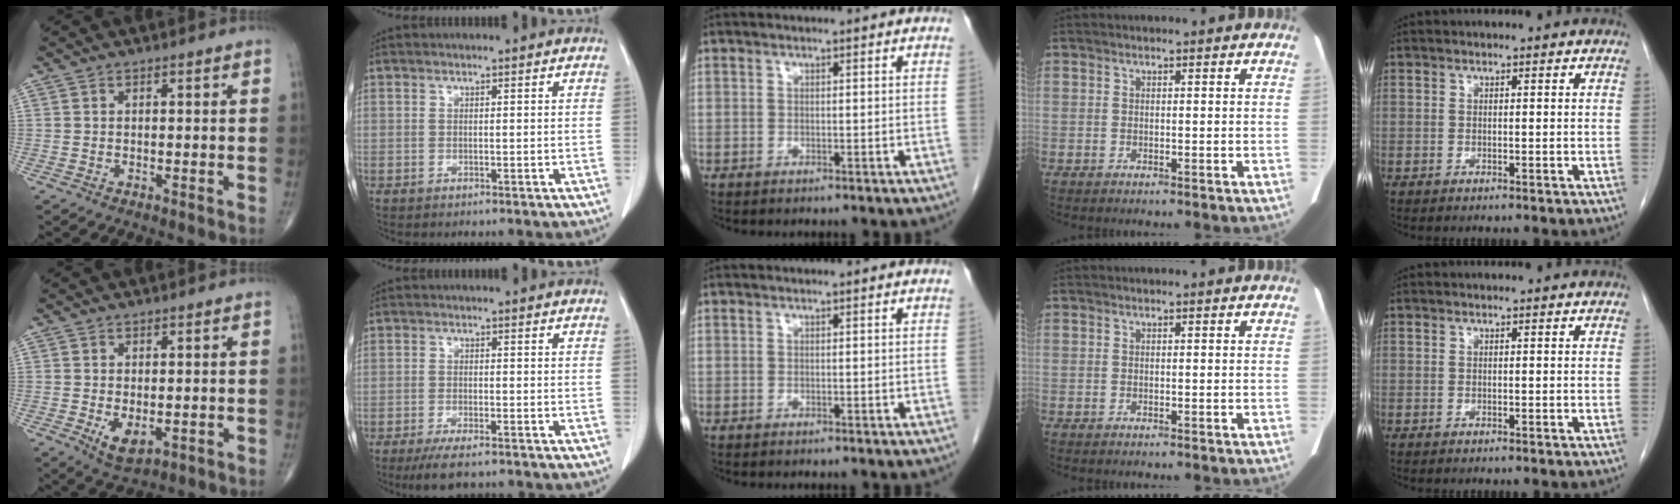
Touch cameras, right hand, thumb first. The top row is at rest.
{"thumb": {"total": 4.8, "force": [-1.0, 2.5, 3.9], "torque": [-0.063, -0.012, -0.008]}, "index": {"total": 5.9, "force": [-4.6, 1.1, 3.5], "torque": [-0.058, -0.011, -0.072]}}